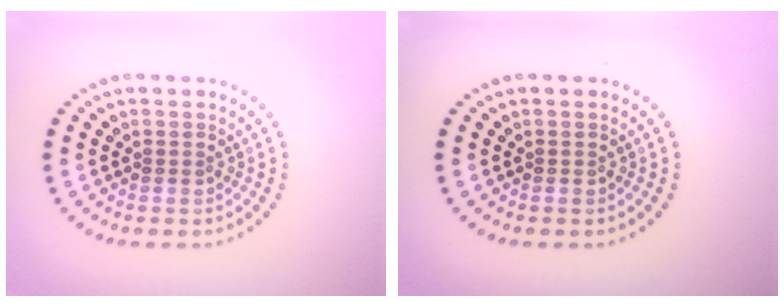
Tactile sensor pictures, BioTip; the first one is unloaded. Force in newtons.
{"total": 0.0}